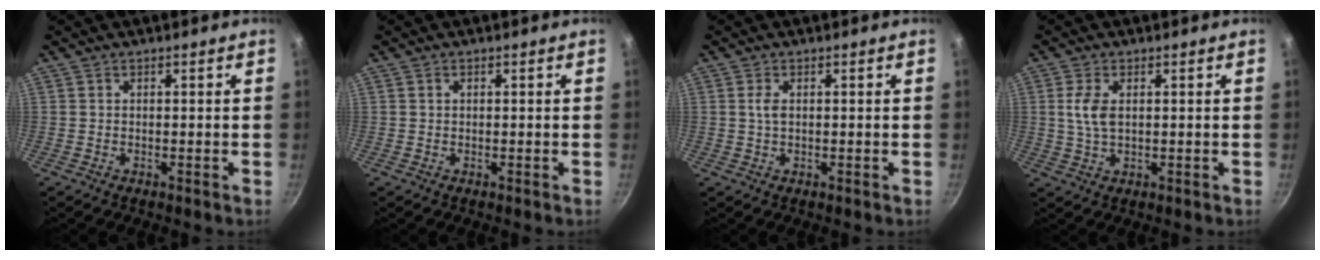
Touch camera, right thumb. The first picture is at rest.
{"total": 0.6, "force": [0.2, 0.5, 0.3], "torque": [-0.004, 0.004, 0.003]}
{"total": 1.9, "force": [0.3, 1.0, 1.6], "torque": [-0.031, 0.001, 0.006]}
{"total": 4.8, "force": [0.9, 2.6, 4.0], "torque": [-0.083, 0.000, 0.017]}